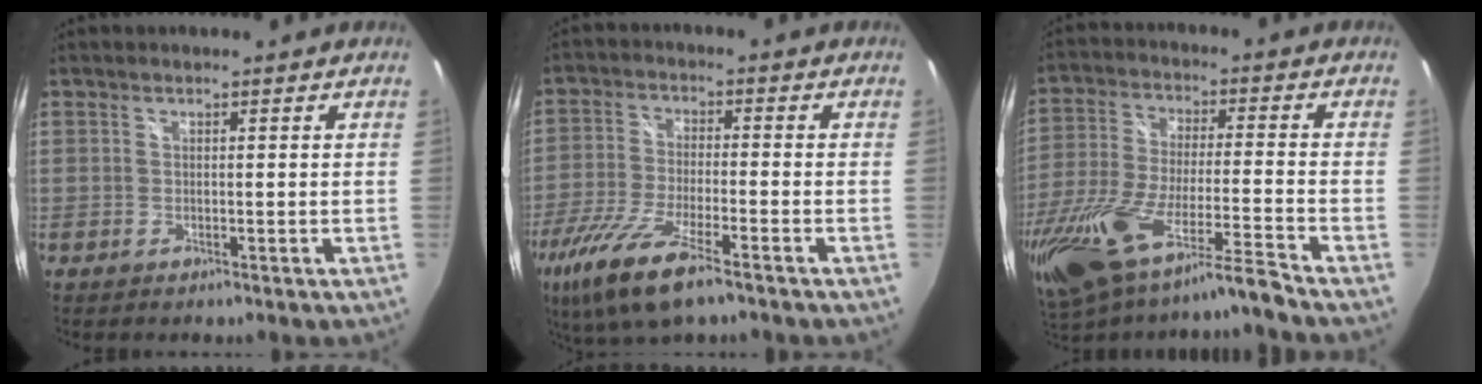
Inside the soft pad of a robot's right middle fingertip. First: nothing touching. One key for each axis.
{"total": 14.1, "fx": -9.0, "fy": 3.3, "fz": 10.3, "tx": -0.229, "ty": -0.043, "tz": -0.173}
{"total": 18.7, "fx": -14.5, "fy": 1.2, "fz": 11.8, "tx": -0.250, "ty": -0.050, "tz": -0.263}